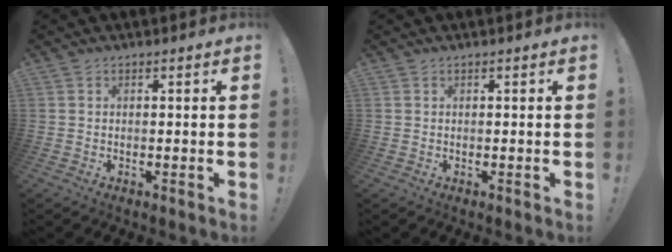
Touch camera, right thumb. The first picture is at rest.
{"total": 0.0}